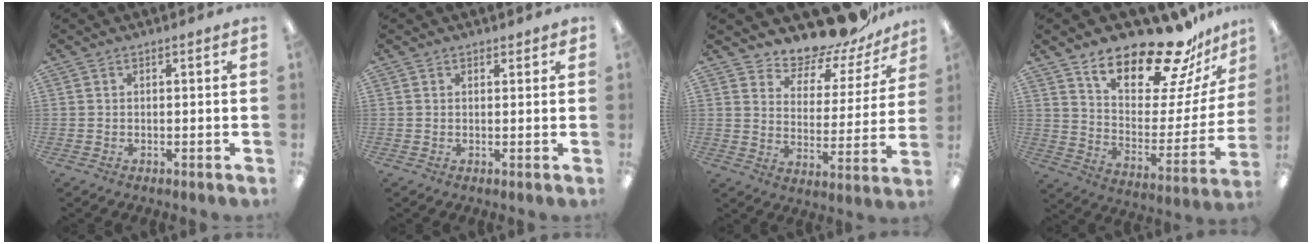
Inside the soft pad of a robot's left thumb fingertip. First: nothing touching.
{"total": 1.1, "force": [0.9, 0.6, 0.2], "torque": [0.003, -0.002, 0.015]}
{"total": 13.0, "force": [12.2, 3.5, 2.6], "torque": [-0.043, -0.111, 0.213]}
{"total": 20.9, "force": [16.8, 6.3, 10.7], "torque": [-0.179, -0.121, 0.285]}